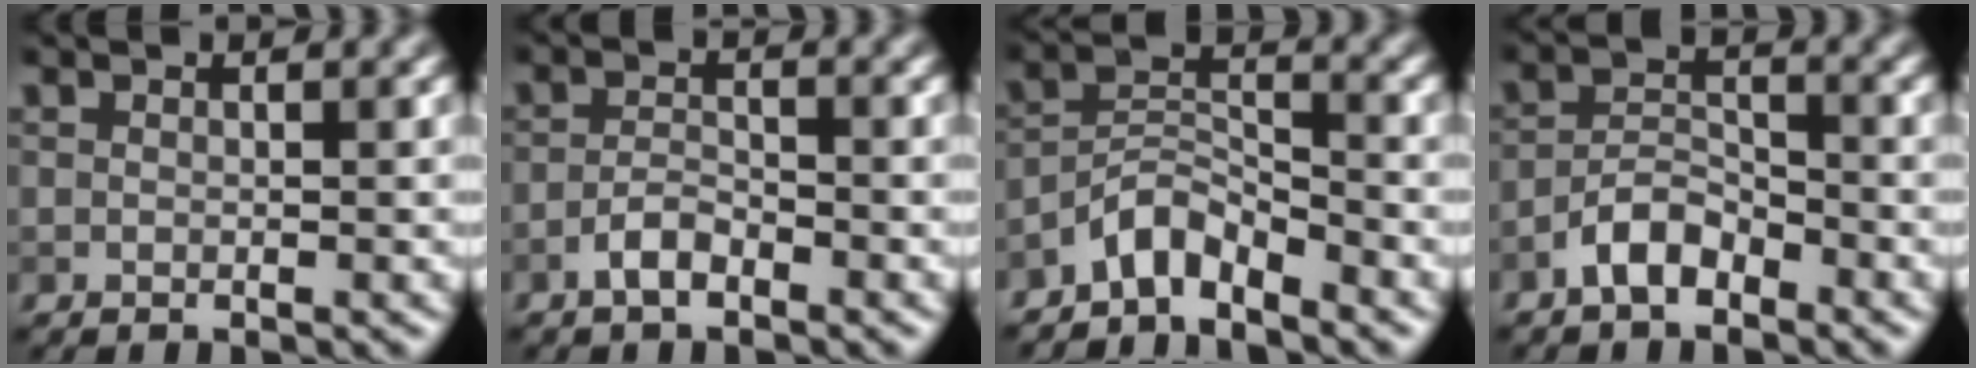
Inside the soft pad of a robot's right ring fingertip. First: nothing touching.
{"total": 2.1, "force": [-1.4, 0.7, 1.4], "torque": [-0.029, 0.005, -0.030]}
{"total": 3.6, "force": [-3.1, 1.0, 1.5], "torque": [-0.026, 0.011, -0.069]}
{"total": 3.1, "force": [-2.2, 1.3, 1.8], "torque": [-0.031, 0.012, -0.048]}